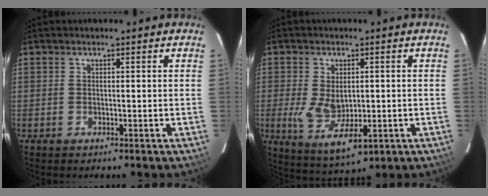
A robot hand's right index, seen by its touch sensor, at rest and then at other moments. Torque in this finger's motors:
{"motor_torque": [0.57, 0.12, 0.18, 0.11]}